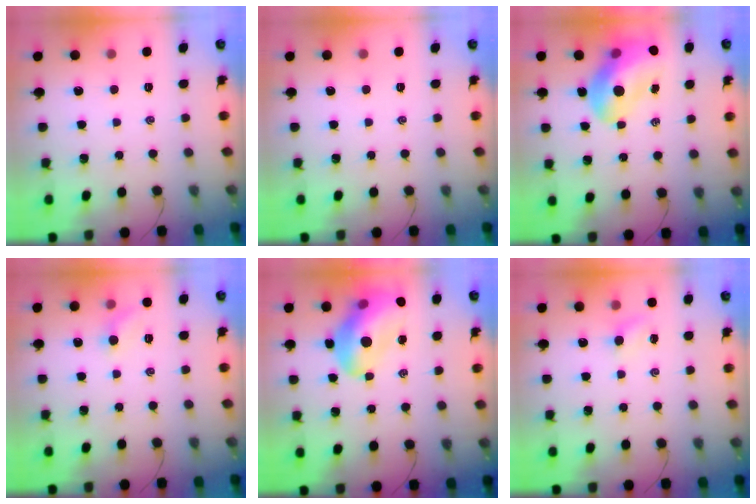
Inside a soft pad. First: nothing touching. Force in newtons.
{"total": 0.0}
{"total": 14.0, "press": 13.5, "slide": 3.6}
{"total": 6.3, "press": 6.1, "slide": 1.6}
{"total": 14.9, "press": 14.3, "slide": 4.2}
{"total": 3.7, "press": 3.4, "slide": 1.3}